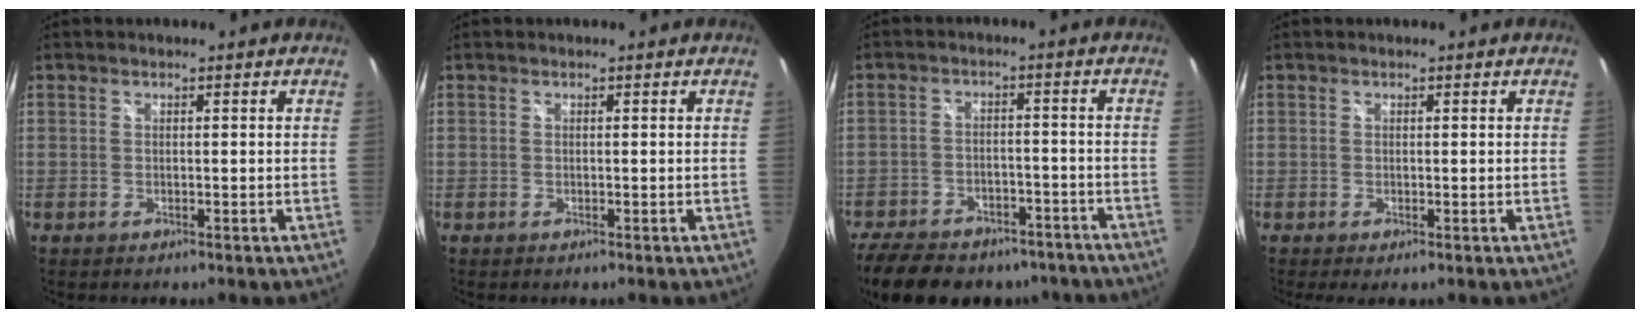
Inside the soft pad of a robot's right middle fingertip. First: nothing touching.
{"total": 0.0}
{"total": 21.3, "force": [-16.6, 9.9, 9.1], "torque": [-0.209, 0.002, -0.227]}
{"total": 0.8, "force": [0.2, -0.1, 0.8], "torque": [-0.016, 0.000, 0.001]}